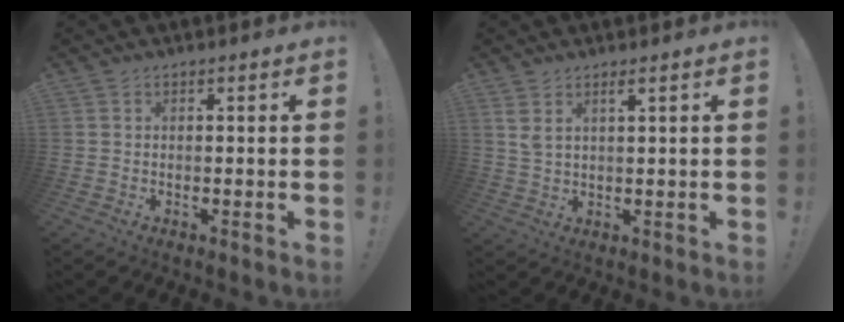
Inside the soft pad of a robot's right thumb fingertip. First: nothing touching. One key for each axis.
{"total": 3.5, "fx": 2.2, "fy": 0.8, "fz": 2.6, "tx": -0.063, "ty": -0.004, "tz": 0.040}